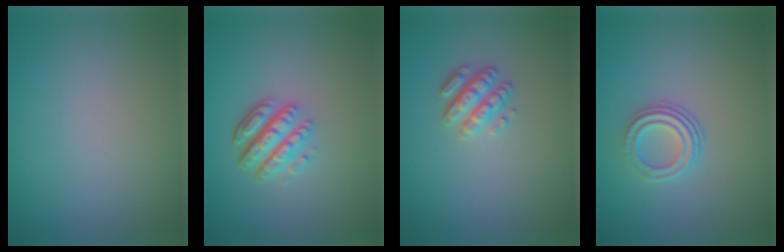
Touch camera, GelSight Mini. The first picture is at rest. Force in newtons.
{"total": 4.7, "press": 3.4, "slide": 3.3}
{"total": 2.8, "press": 2.5, "slide": 1.0}
{"total": 3.0, "press": 2.2, "slide": 2.0}